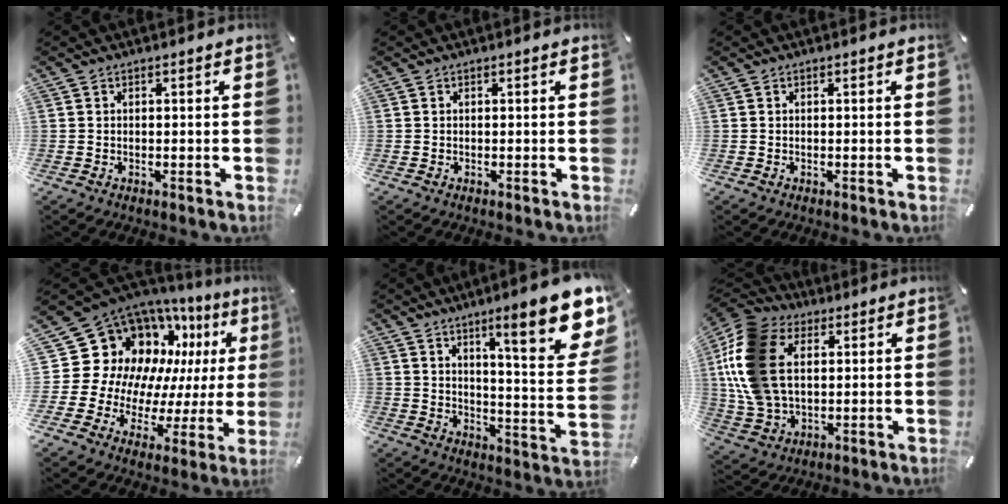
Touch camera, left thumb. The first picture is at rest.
{"total": 0.0}
{"total": 0.0}
{"total": 16.8, "force": [8.3, 13.2, 6.2], "torque": [-0.096, -0.097, 0.179]}
{"total": 18.7, "force": [10.9, 4.5, 14.4], "torque": [-0.198, -0.080, 0.167]}
{"total": 18.5, "force": [3.6, 13.2, 12.4], "torque": [-0.301, 0.003, 0.064]}